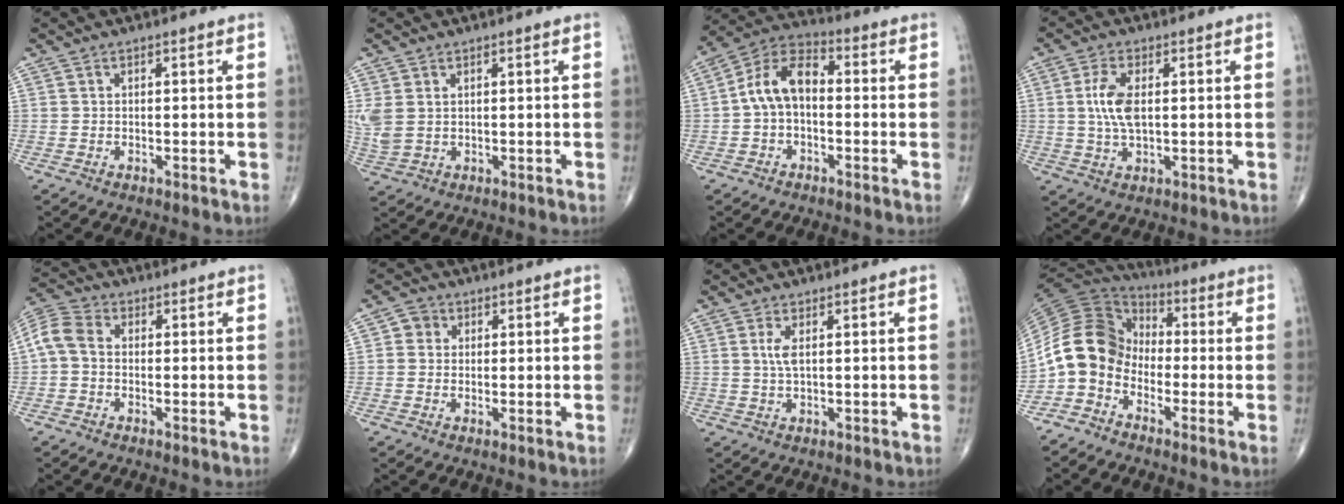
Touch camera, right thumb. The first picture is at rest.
{"total": 4.4, "force": [1.0, 2.9, 3.1], "torque": [-0.088, 0.003, 0.030]}
{"total": 9.7, "force": [-0.4, 6.0, 7.6], "torque": [-0.132, 0.035, -0.022]}
{"total": 6.5, "force": [0.7, 2.9, 5.8], "torque": [-0.127, -0.003, 0.013]}
{"total": 6.0, "force": [-0.3, 4.2, 4.2], "torque": [-0.087, 0.019, -0.019]}
{"total": 2.8, "force": [0.5, 2.6, 0.9], "torque": [0.002, 0.004, 0.002]}
{"total": 2.5, "force": [0.6, 0.6, 2.3], "torque": [-0.059, -0.001, 0.016]}
{"total": 11.7, "force": [-3.9, 9.1, 6.3], "torque": [-0.113, 0.063, -0.097]}